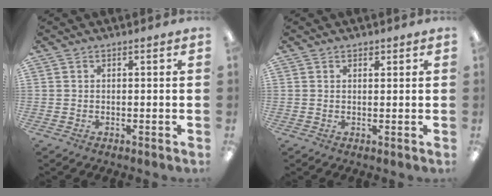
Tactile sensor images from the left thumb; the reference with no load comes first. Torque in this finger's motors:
{"motor_torque": [0.32, -0.35, -0.59, 0.42, -0.11]}